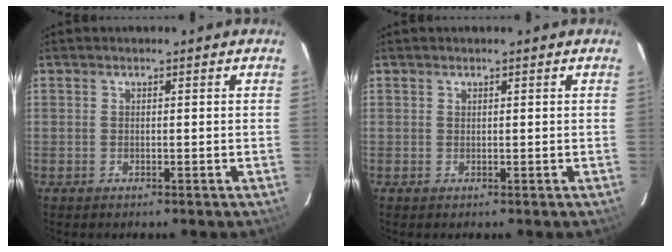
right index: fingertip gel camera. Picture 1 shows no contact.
{"total": 0.0}